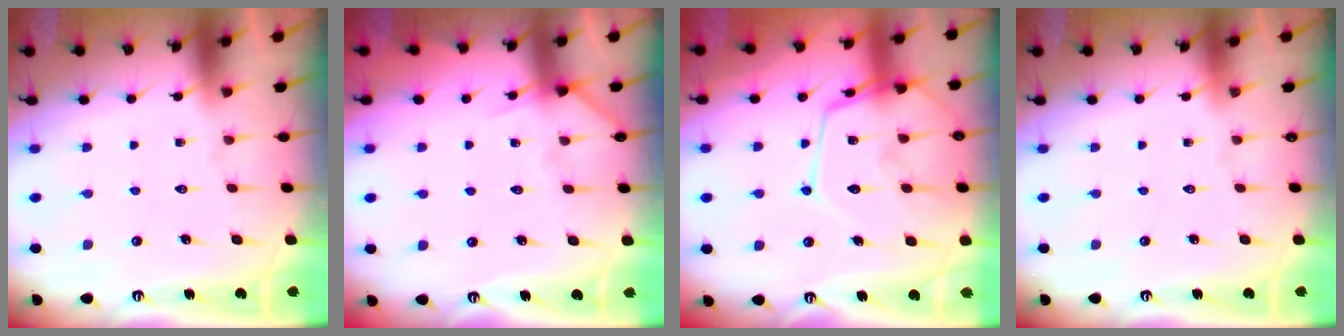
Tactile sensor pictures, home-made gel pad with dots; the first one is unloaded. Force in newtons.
{"total": 5.3, "press": 5.3, "slide": 0.6}
{"total": 15.3, "press": 15.3, "slide": 1.4}
{"total": 0.0}